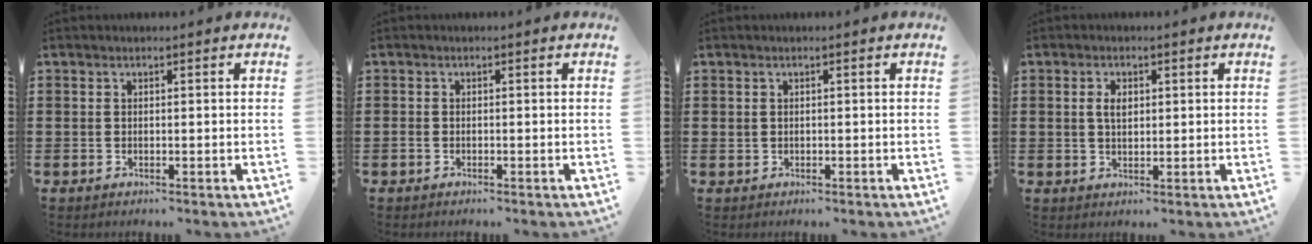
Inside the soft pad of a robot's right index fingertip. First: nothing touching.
{"total": 0.7, "force": [-0.5, 0.4, 0.3], "torque": [-0.007, -0.001, -0.011]}
{"total": 0.5, "force": [0.0, 0.5, 0.2], "torque": [-0.004, 0.002, -0.001]}
{"total": 2.7, "force": [0.6, 1.5, 2.1], "torque": [-0.045, 0.008, 0.009]}